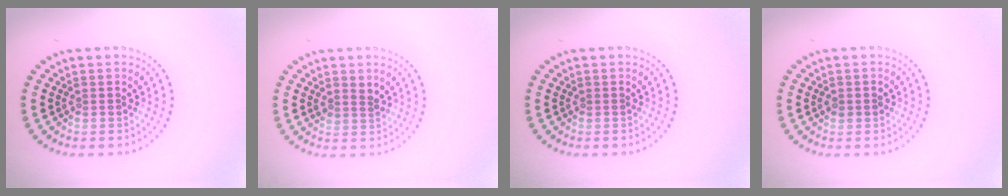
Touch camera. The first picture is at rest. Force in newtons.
{"total": 1.1, "press": 0.9, "slide": 0.7}
{"total": 0.0}
{"total": 1.0, "press": 1.0, "slide": 0.3}